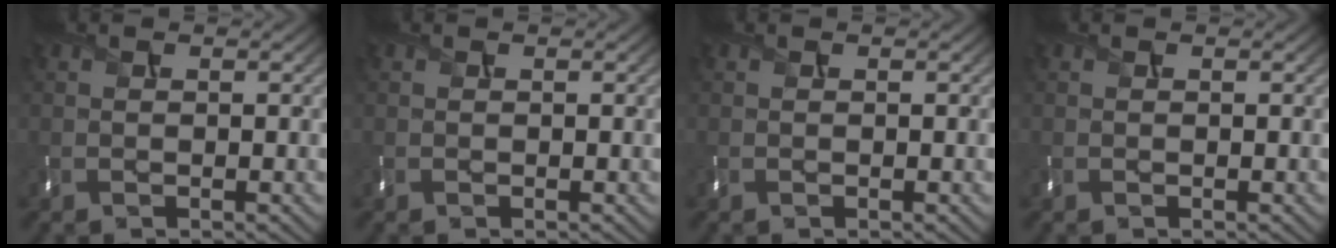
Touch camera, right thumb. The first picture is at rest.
{"total": 0.0}
{"total": 0.0}
{"total": 0.0}